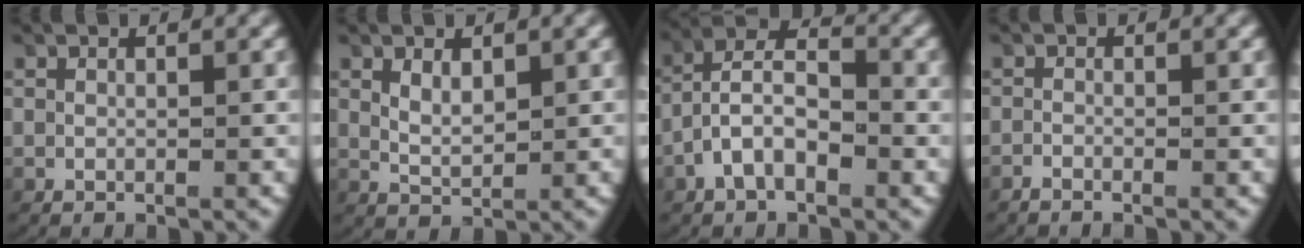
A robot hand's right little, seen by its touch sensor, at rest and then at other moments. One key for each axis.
{"total": 1.9, "fx": 0.7, "fy": 0.9, "fz": 1.5, "tx": -0.032, "ty": -0.009, "tz": 0.023}
{"total": 4.4, "fx": -0.3, "fy": 2.8, "fz": 3.4, "tx": -0.065, "ty": -0.004, "tz": -0.009}
{"total": 1.2, "fx": -1.1, "fy": 0.3, "fz": 0.3, "tx": -0.012, "ty": -0.004, "tz": -0.023}